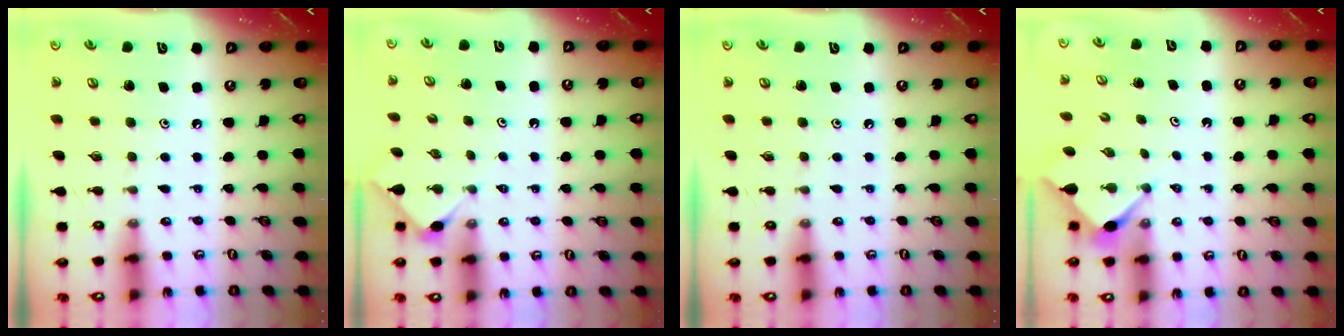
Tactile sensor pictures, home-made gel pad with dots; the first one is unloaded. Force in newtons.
{"total": 2.7, "press": 2.6, "slide": 0.4}
{"total": 0.0}
{"total": 2.8, "press": 2.8, "slide": 0.3}